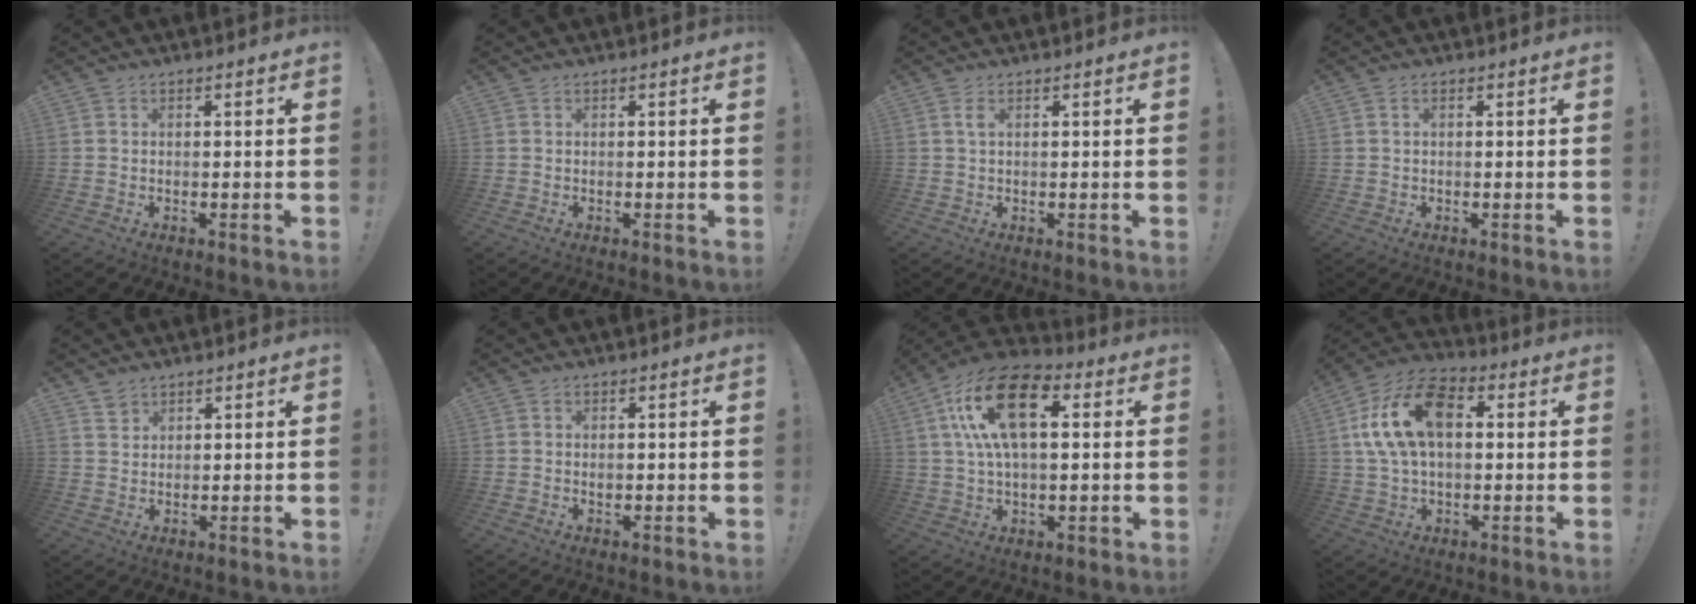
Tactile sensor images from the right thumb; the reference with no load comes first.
{"total": 0.0}
{"total": 1.7, "force": [0.6, 0.6, 1.4], "torque": [-0.024, 0.000, 0.009]}
{"total": 0.9, "force": [0.2, 0.4, 0.7], "torque": [-0.015, 0.002, 0.004]}
{"total": 2.8, "force": [2.2, 1.7, 0.4], "torque": [0.010, -0.018, 0.039]}
{"total": 0.8, "force": [-0.3, 0.7, 0.3], "torque": [-0.002, 0.001, -0.006]}
{"total": 19.8, "force": [4.9, 11.1, 15.6], "torque": [-0.268, 0.007, 0.084]}
{"total": 17.8, "force": [4.0, 10.9, 13.5], "torque": [-0.253, 0.005, 0.066]}